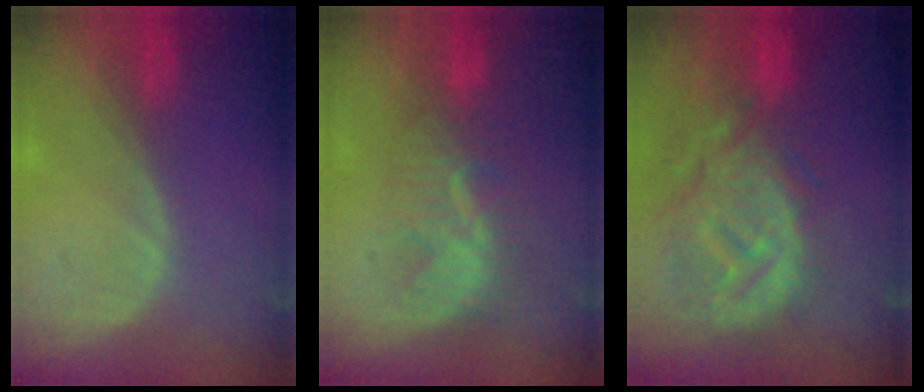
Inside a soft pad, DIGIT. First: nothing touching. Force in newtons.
{"total": 7.7, "press": 7.4, "slide": 2.3}
{"total": 13.0, "press": 11.4, "slide": 6.3}